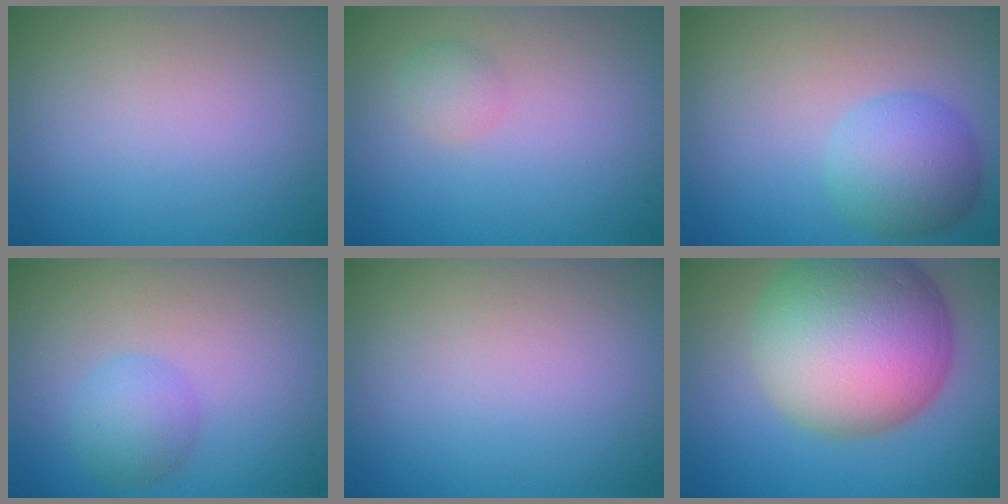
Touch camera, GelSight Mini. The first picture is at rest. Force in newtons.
{"total": 1.3, "press": 1.3, "slide": 0.1}
{"total": 4.5, "press": 4.5, "slide": 0.2}
{"total": 2.7, "press": 2.7, "slide": 0.1}
{"total": 0.0}
{"total": 14.2, "press": 14.2, "slide": 0.5}